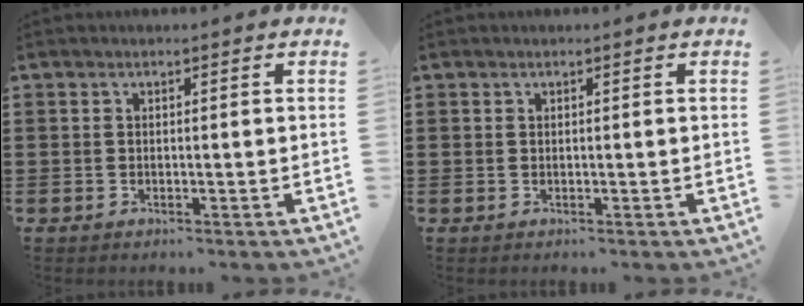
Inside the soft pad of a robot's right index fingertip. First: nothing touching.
{"total": 0.0}